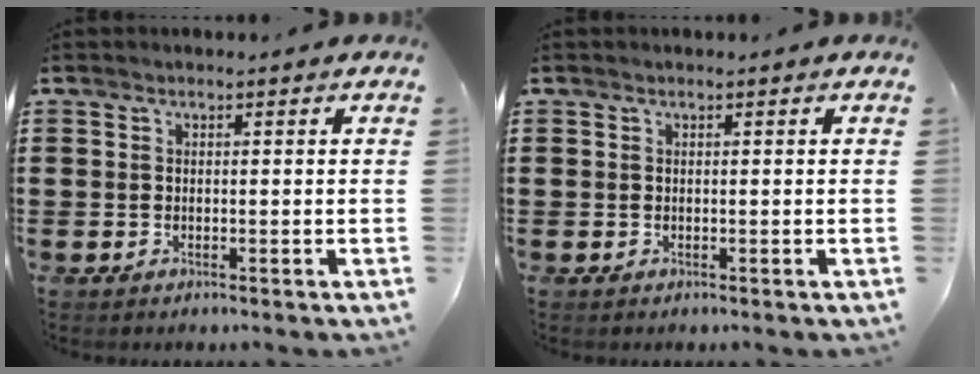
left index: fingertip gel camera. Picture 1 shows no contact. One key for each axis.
{"total": 0.0}